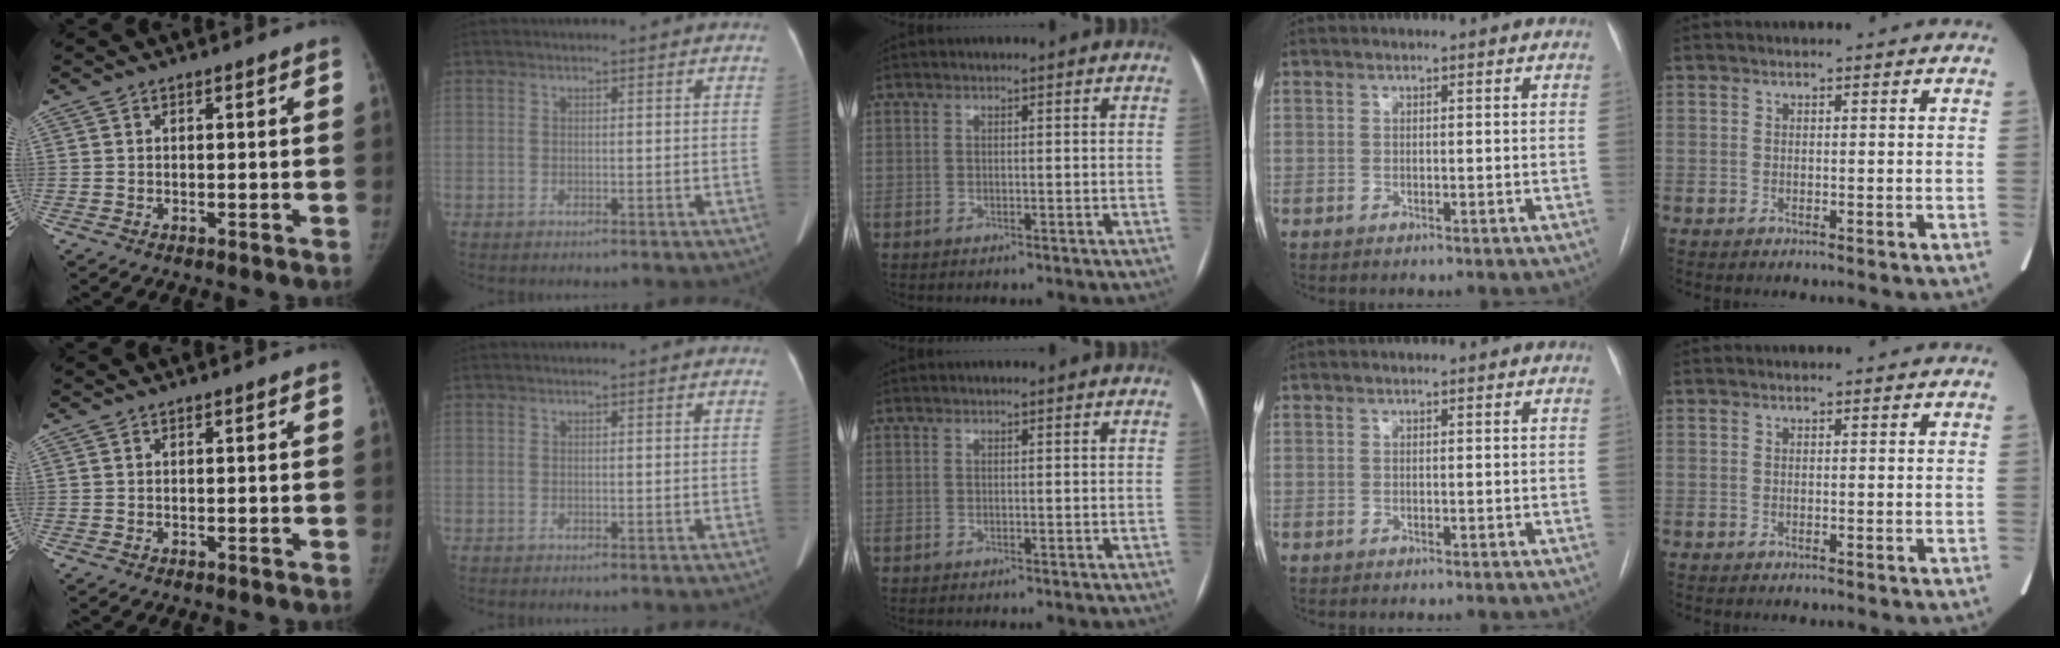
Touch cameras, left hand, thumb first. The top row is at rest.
{}